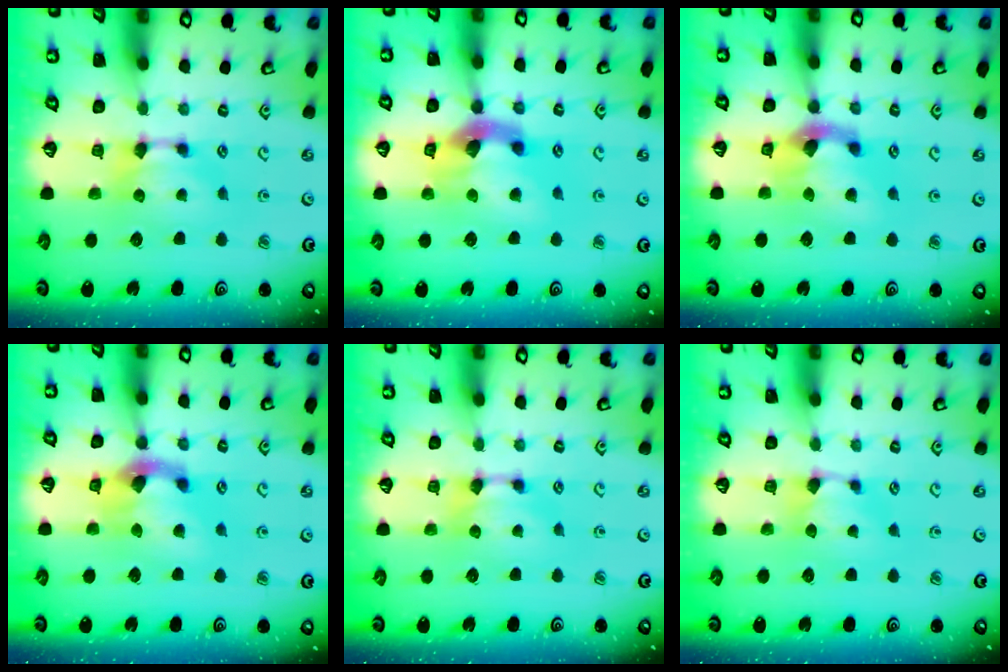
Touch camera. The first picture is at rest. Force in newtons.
{"total": 7.7, "press": 7.3, "slide": 2.4}
{"total": 4.6, "press": 4.2, "slide": 1.9}
{"total": 4.6, "press": 4.2, "slide": 1.9}
{"total": 0.0}
{"total": 0.9, "press": 0.4, "slide": 0.8}